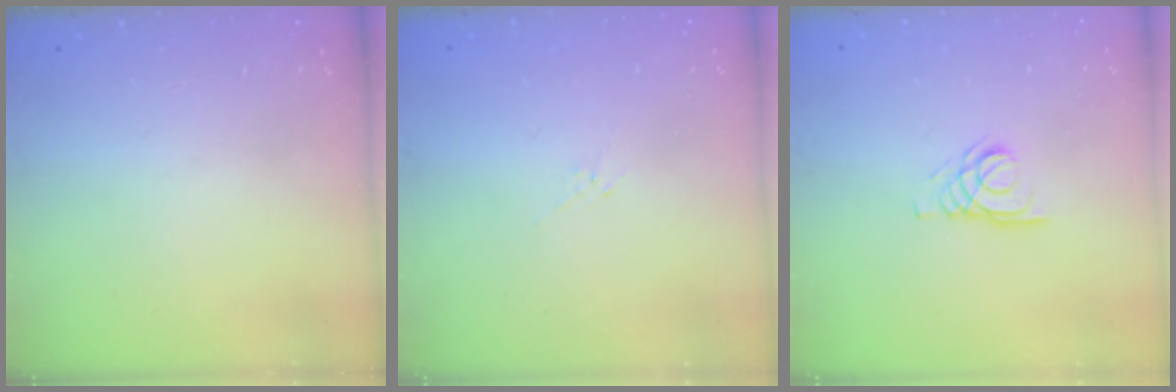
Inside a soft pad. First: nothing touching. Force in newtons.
{"total": 2.1, "press": 2.0, "slide": 0.6}
{"total": 2.8, "press": 2.8, "slide": 0.3}